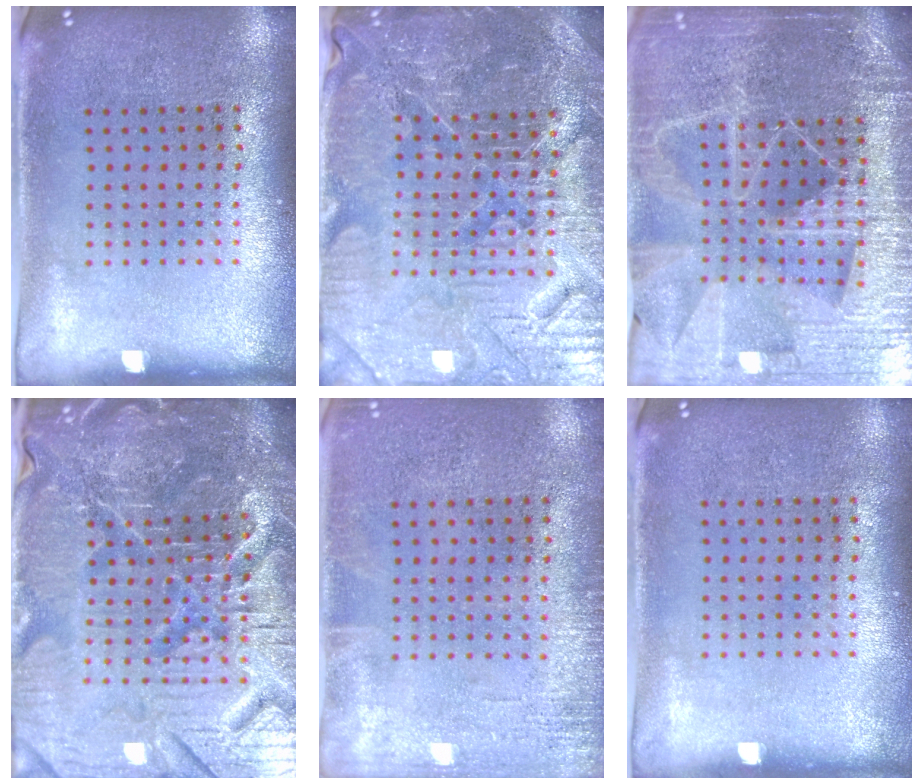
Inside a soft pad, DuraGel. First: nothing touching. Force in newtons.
{"total": 5.3, "press": 5.0, "slide": 1.8}
{"total": 5.7, "press": 5.0, "slide": 2.8}
{"total": 7.2, "press": 6.4, "slide": 3.2}
{"total": 1.7, "press": 1.7, "slide": 0.3}
{"total": 0.0}